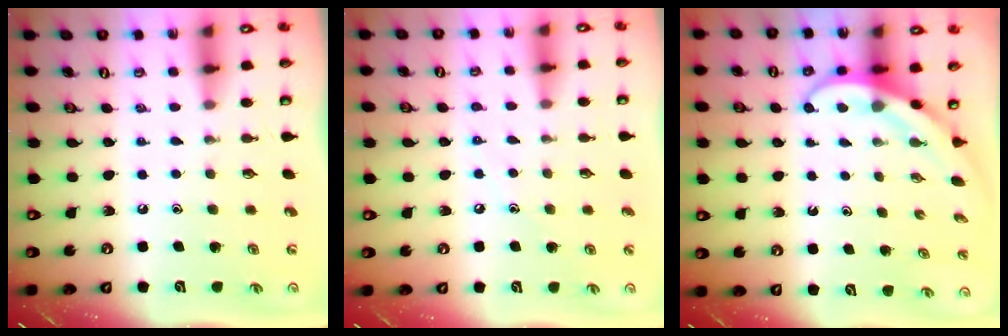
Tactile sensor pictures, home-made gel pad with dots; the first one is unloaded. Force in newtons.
{"total": 4.2, "press": 4.2, "slide": 0.2}
{"total": 4.0, "press": 4.0, "slide": 0.3}